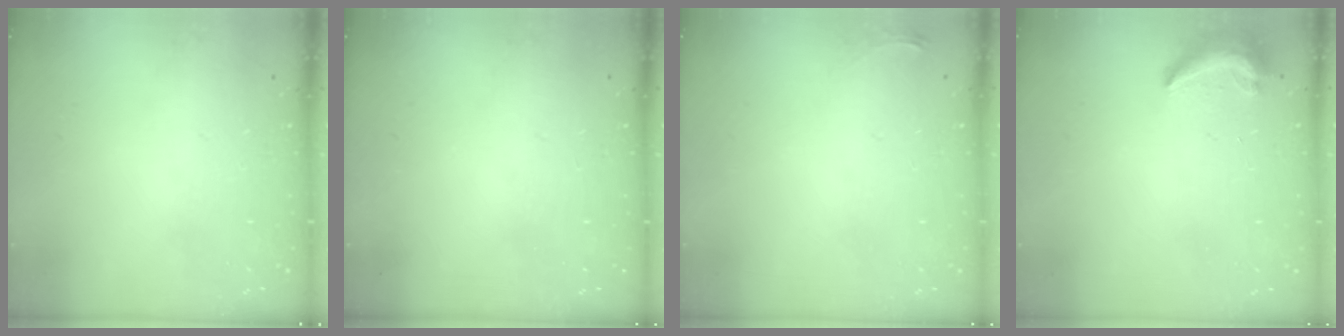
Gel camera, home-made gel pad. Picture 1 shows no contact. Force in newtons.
{"total": 0.0}
{"total": 3.6, "press": 3.5, "slide": 0.4}
{"total": 7.6, "press": 7.6, "slide": 0.7}